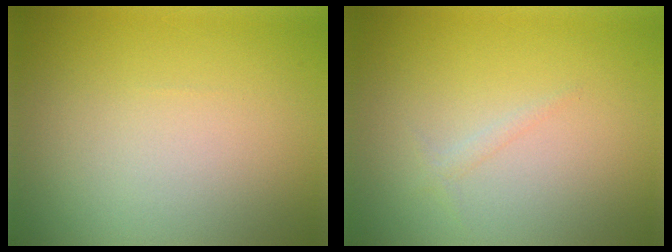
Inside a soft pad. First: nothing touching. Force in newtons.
{"total": 0.7, "press": 0.7, "slide": 0.1}